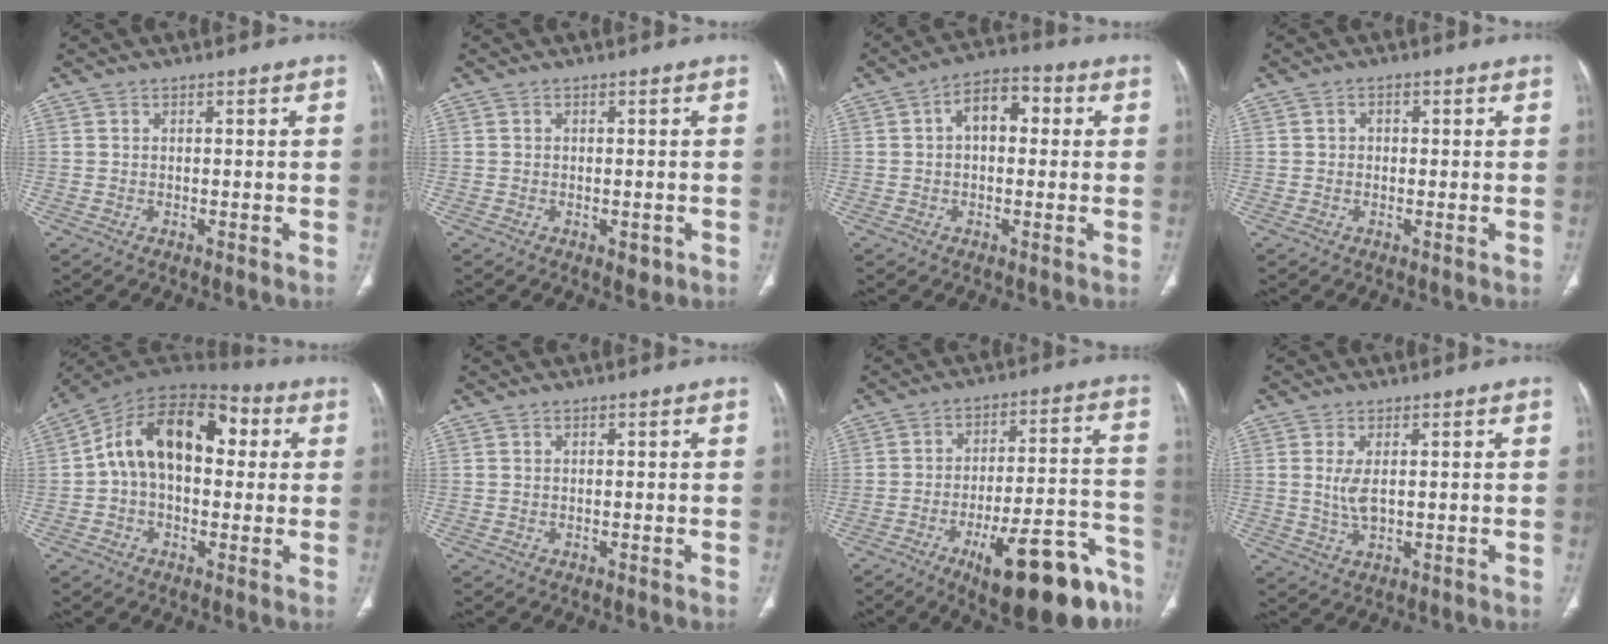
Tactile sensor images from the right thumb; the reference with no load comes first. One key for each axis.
{"total": 2.0, "fx": -0.8, "fy": 1.2, "fz": 1.4, "tx": -0.010, "ty": 0.000, "tz": -0.006}
{"total": 7.7, "fx": 1.3, "fy": 4.7, "fz": 6.0, "tx": -0.076, "ty": 0.025, "tz": 0.011}
{"total": 1.3, "fx": 0.1, "fy": 1.1, "fz": 0.7, "tx": -0.003, "ty": 0.003, "tz": -0.001}
{"total": 17.2, "fx": 2.6, "fy": 10.9, "fz": 13.1, "tx": -0.186, "ty": 0.047, "tz": 0.033}
{"total": 0.0}
{"total": 22.9, "fx": -13.2, "fy": 7.1, "fz": 17.2, "tx": -0.163, "ty": 0.089, "tz": -0.185}
{"total": 4.0, "fx": 0.6, "fy": 1.7, "fz": 3.5, "tx": -0.079, "ty": -0.009, "tz": 0.018}